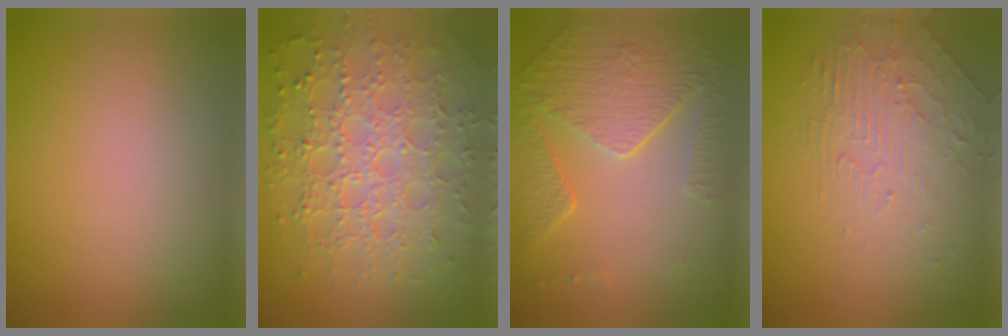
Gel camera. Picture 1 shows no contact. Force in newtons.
{"total": 7.7, "press": 5.7, "slide": 5.1}
{"total": 5.0, "press": 3.7, "slide": 3.4}
{"total": 2.2, "press": 1.5, "slide": 1.7}